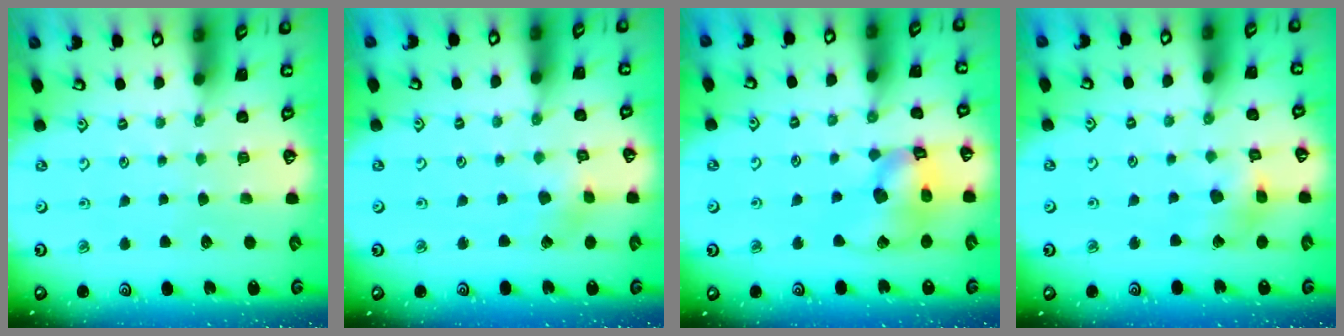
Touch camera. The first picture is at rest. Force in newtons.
{"total": 2.6, "press": 2.6, "slide": 0.3}
{"total": 14.4, "press": 14.3, "slide": 1.9}
{"total": 8.8, "press": 8.7, "slide": 1.1}